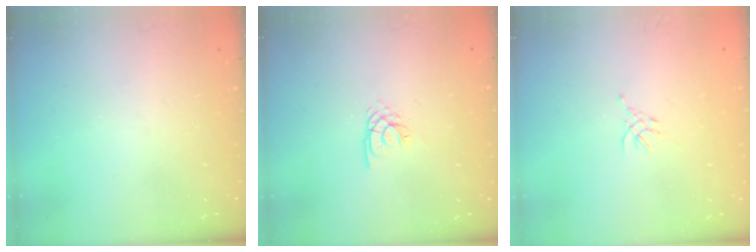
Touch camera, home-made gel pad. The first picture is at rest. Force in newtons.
{"total": 2.2, "press": 2.2, "slide": 0.3}
{"total": 1.5, "press": 1.4, "slide": 0.6}